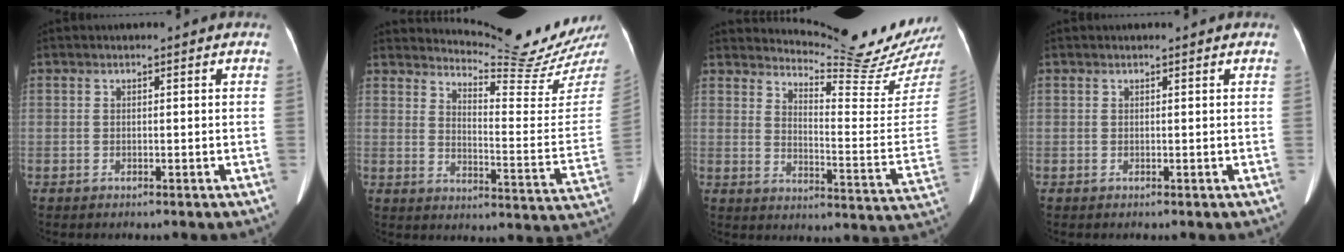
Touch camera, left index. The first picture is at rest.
{"total": 16.5, "force": [15.9, -1.7, 4.1], "torque": [-0.069, -0.114, 0.199]}
{"total": 17.4, "force": [16.8, -1.6, 4.1], "torque": [-0.072, -0.127, 0.209]}
{"total": 0.6, "force": [0.6, 0.0, 0.2], "torque": [-0.009, 0.006, 0.008]}